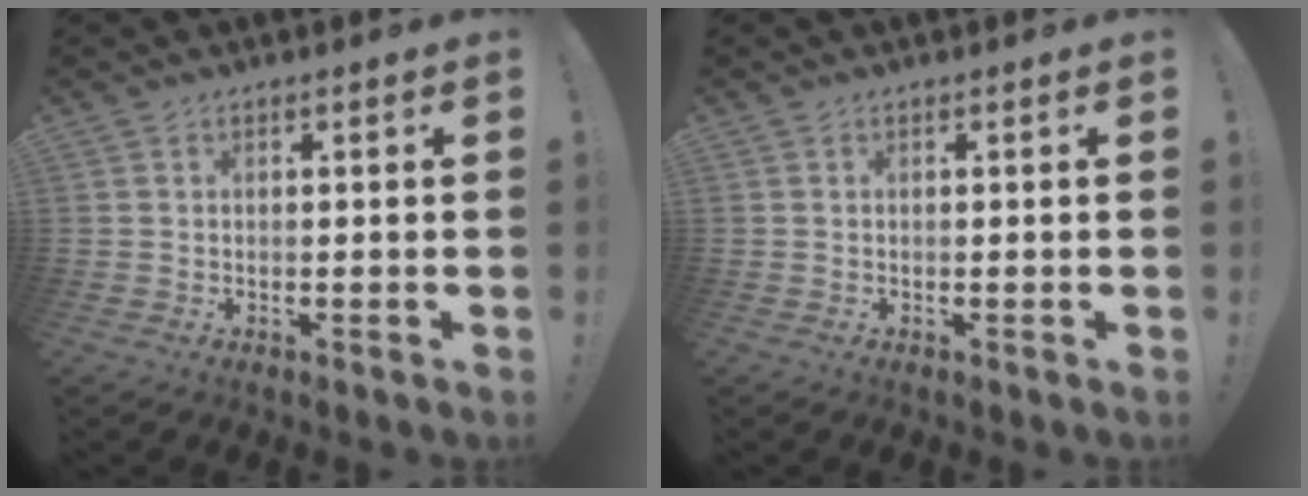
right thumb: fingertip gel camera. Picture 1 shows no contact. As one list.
[{"total": 0.0}]